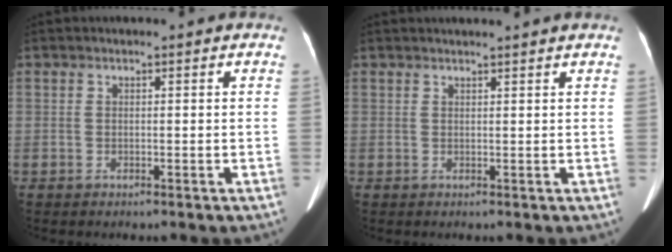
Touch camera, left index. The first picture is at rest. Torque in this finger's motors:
{"motor_torque": [0.36, -0.94, 0.08, 0.06]}